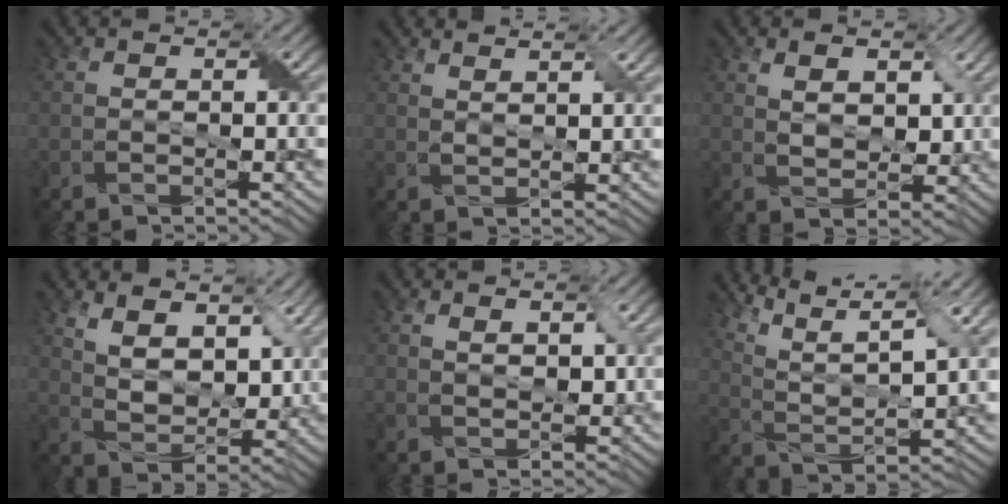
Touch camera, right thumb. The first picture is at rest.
{"total": 3.0, "force": [2.3, 0.5, 1.8], "torque": [-0.024, -0.006, 0.040]}
{"total": 4.6, "force": [2.1, 2.7, 3.1], "torque": [-0.063, -0.009, 0.038]}
{"total": 8.9, "force": [4.6, 4.9, 5.8], "torque": [-0.128, -0.007, 0.082]}
{"total": 2.4, "force": [1.1, 1.3, 1.8], "torque": [-0.033, -0.004, 0.024]}
{"total": 12.4, "force": [8.7, 3.0, 8.3], "torque": [-0.183, 0.000, 0.145]}